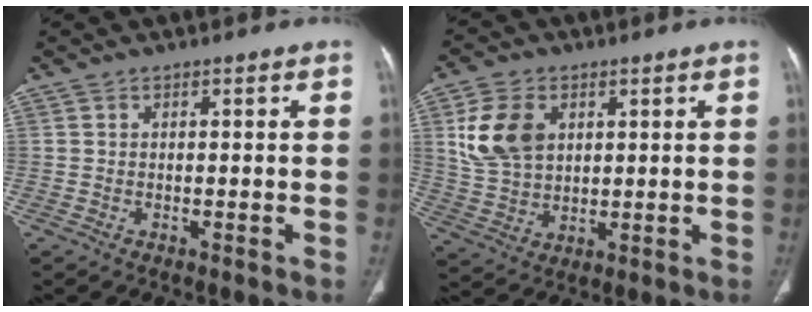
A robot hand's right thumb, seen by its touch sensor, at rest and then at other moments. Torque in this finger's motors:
{"motor_torque": [1.64, 1.49, 0.57, -0.80, 0.29]}